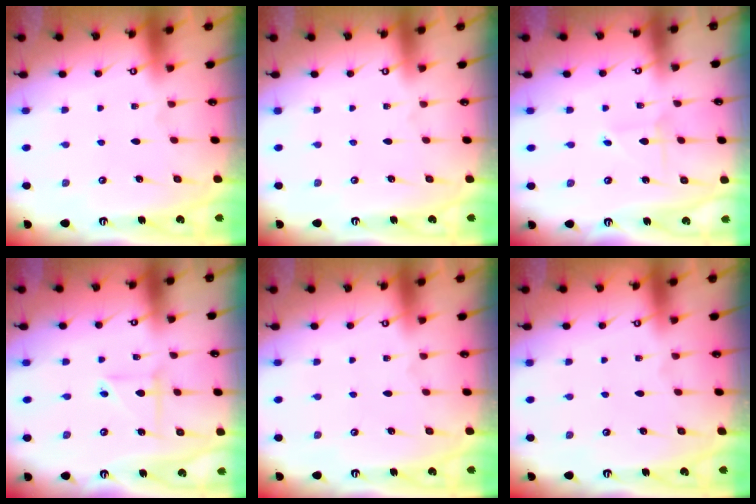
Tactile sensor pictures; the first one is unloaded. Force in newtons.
{"total": 0.0}
{"total": 2.0, "press": 2.0, "slide": 0.2}
{"total": 4.3, "press": 4.2, "slide": 0.4}
{"total": 0.0}
{"total": 0.0}